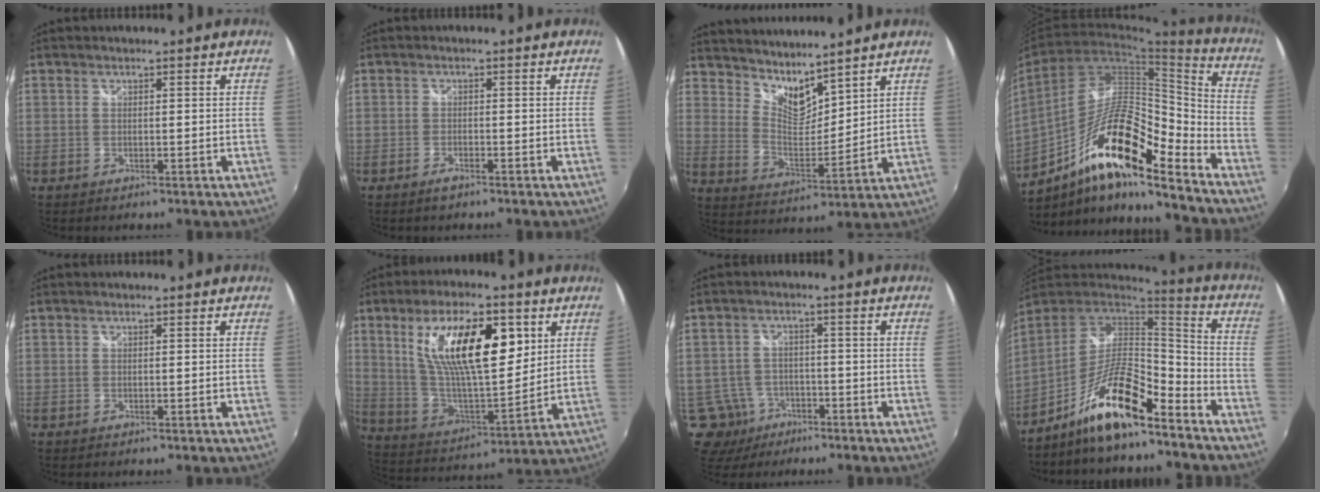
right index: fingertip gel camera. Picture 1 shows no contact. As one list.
[{"total": 1.5, "force": [-1.3, 0.4, 0.7], "torque": [-0.020, -0.003, -0.027]}, {"total": 8.7, "force": [7.7, 2.2, 3.3], "torque": [-0.053, -0.009, 0.145]}, {"total": 18.8, "force": [-11.0, 4.4, 14.6], "torque": [-0.256, 0.003, -0.207]}, {"total": 0.0}, {"total": 20.3, "force": [7.7, 7.6, 17.2], "torque": [-0.302, 0.004, 0.144]}, {"total": 8.1, "force": [-4.4, 6.5, 1.9], "torque": [-0.062, 0.011, -0.067]}, {"total": 14.6, "force": [-9.9, 3.1, 10.3], "torque": [-0.205, -0.006, -0.183]}]